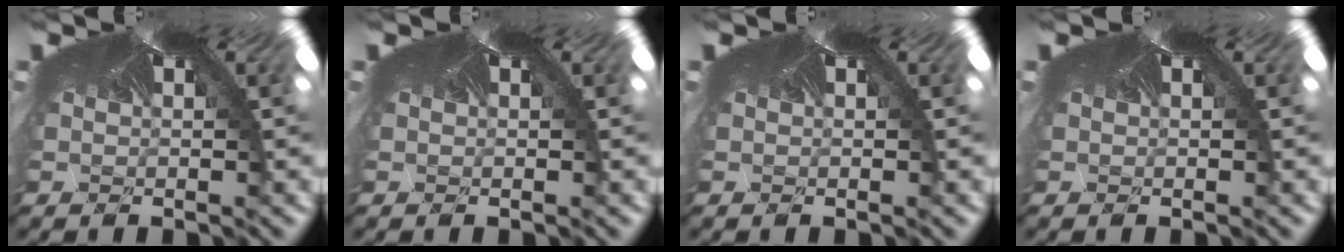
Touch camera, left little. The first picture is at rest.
{"total": 0.0}
{"total": 0.0}
{"total": 0.0}